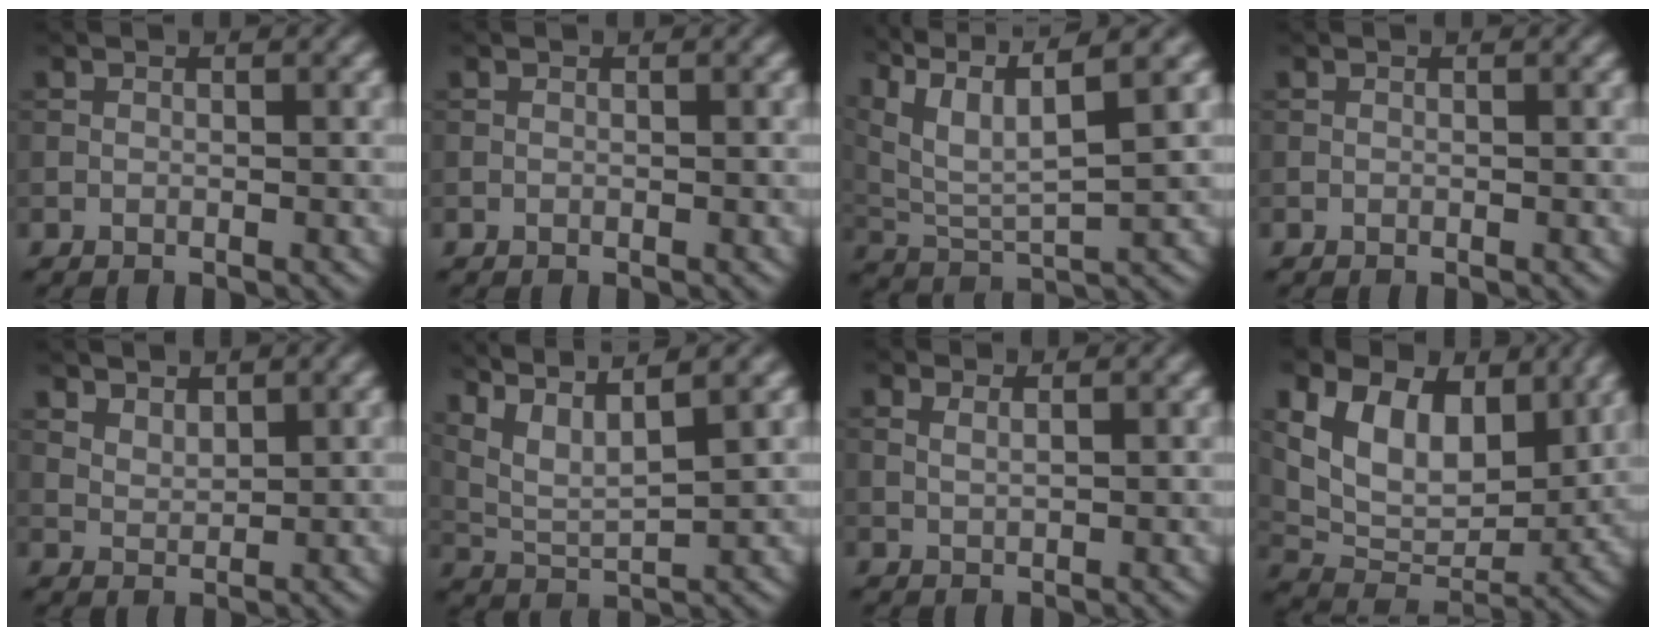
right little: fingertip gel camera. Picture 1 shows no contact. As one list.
[{"total": 0.0}, {"total": 9.9, "force": [6.3, 3.0, 7.1], "torque": [-0.157, 0.025, 0.096]}, {"total": 0.0}, {"total": 2.2, "force": [1.7, 1.0, 0.9], "torque": [-0.018, -0.003, 0.038]}, {"total": 6.5, "force": [4.7, 1.4, 4.3], "torque": [-0.091, 0.017, 0.075]}, {"total": 1.6, "force": [0.9, 0.8, 1.0], "torque": [-0.016, -0.001, 0.008]}, {"total": 9.7, "force": [3.7, 6.6, 6.1], "torque": [-0.116, -0.014, 0.068]}]